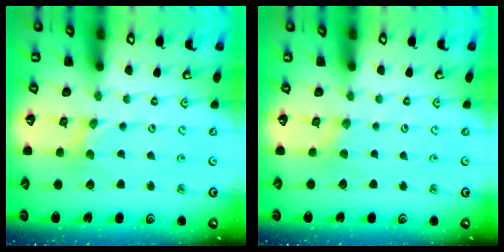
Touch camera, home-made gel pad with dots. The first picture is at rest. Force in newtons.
{"total": 1.5, "press": 1.4, "slide": 0.3}